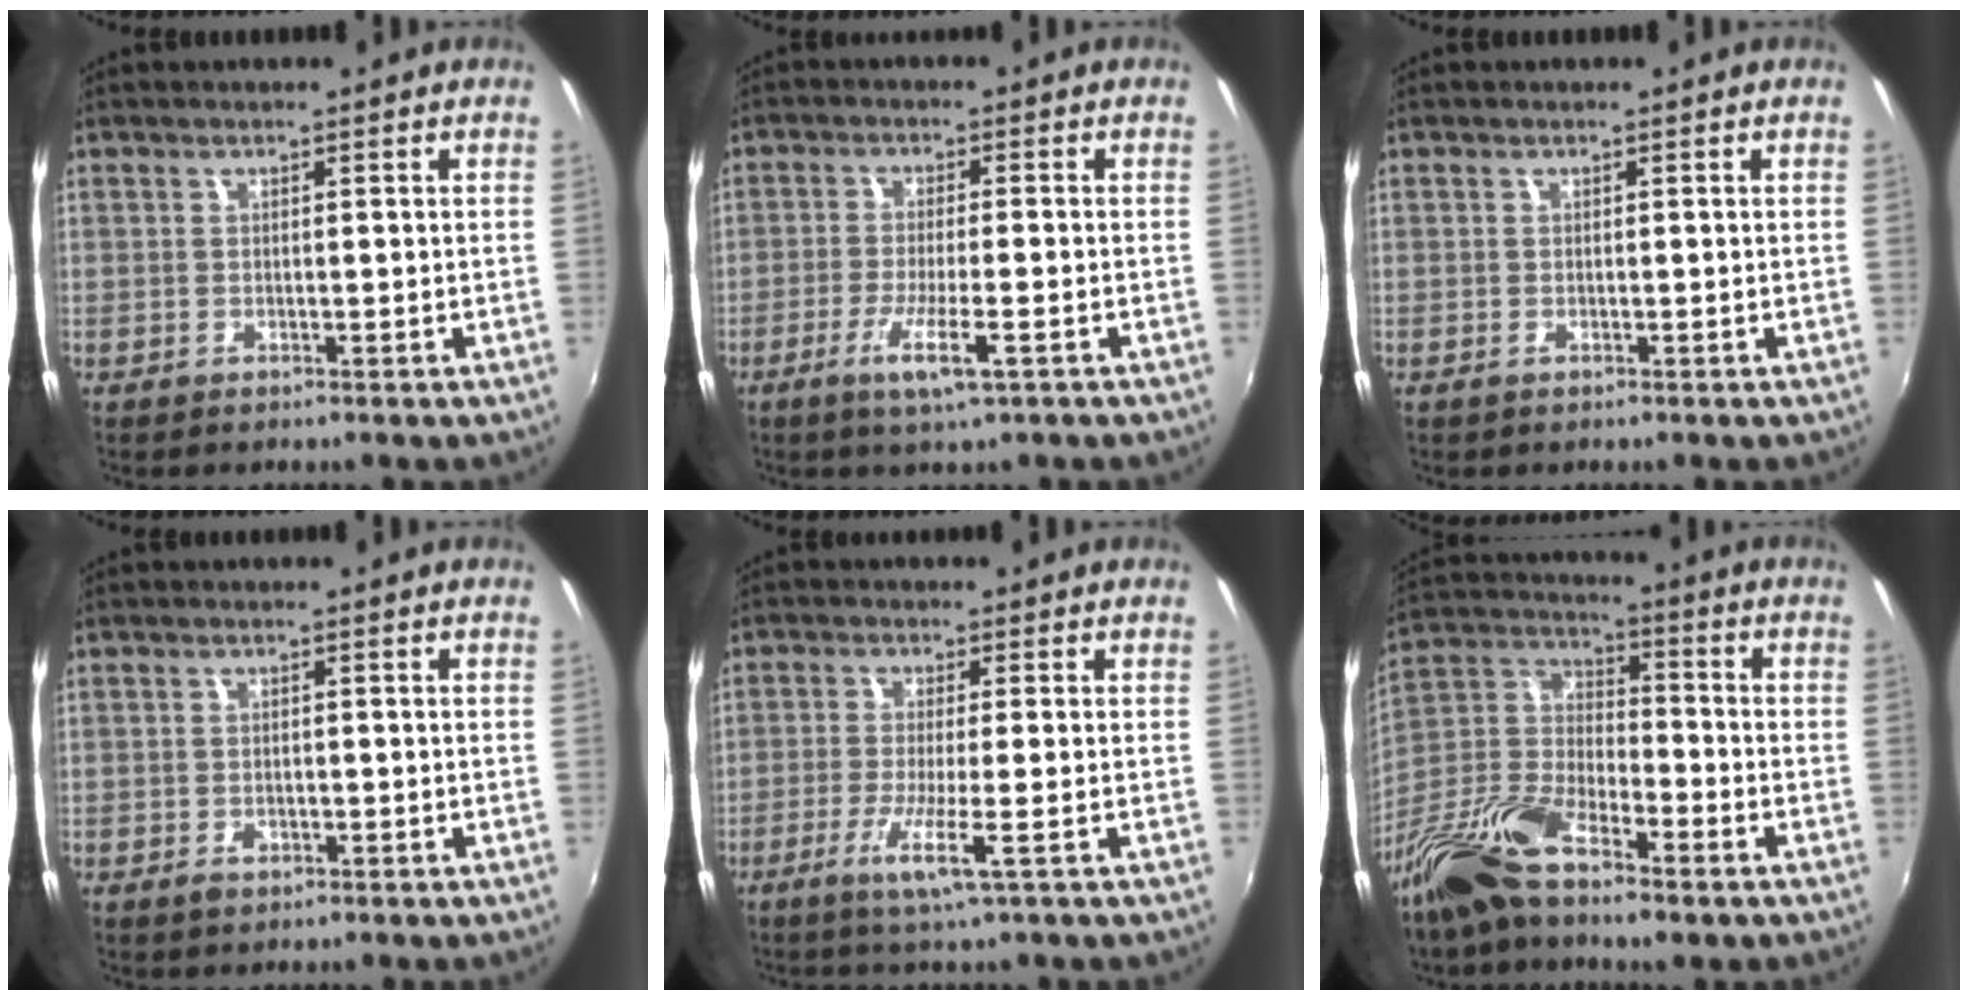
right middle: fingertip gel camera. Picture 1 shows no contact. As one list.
[{"total": 6.3, "force": [-3.4, 0.5, 5.2], "torque": [-0.107, -0.015, -0.062]}, {"total": 0.0}, {"total": 1.7, "force": [-1.1, 1.1, 0.8], "torque": [-0.015, -0.003, -0.017]}, {"total": 5.1, "force": [-2.6, -0.7, 4.3], "torque": [-0.097, -0.013, -0.054]}, {"total": 16.8, "force": [-10.8, 6.5, 11.2], "torque": [-0.242, -0.007, -0.214]}]